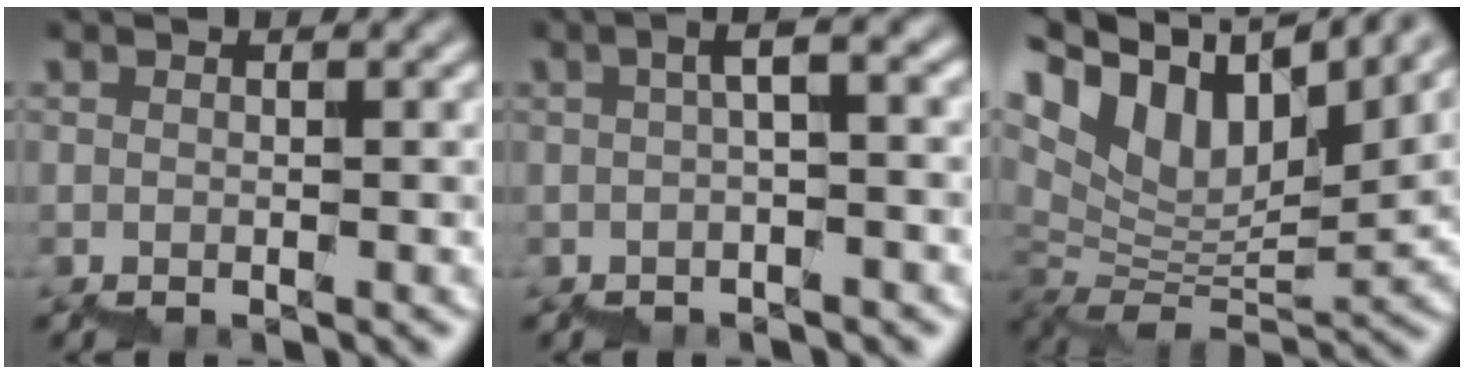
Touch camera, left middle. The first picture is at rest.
{"total": 3.1, "force": [-0.2, 0.6, 3.0], "torque": [-0.039, 0.020, -0.008]}
{"total": 12.7, "force": [9.9, 4.2, 6.8], "torque": [-0.135, 0.035, 0.187]}